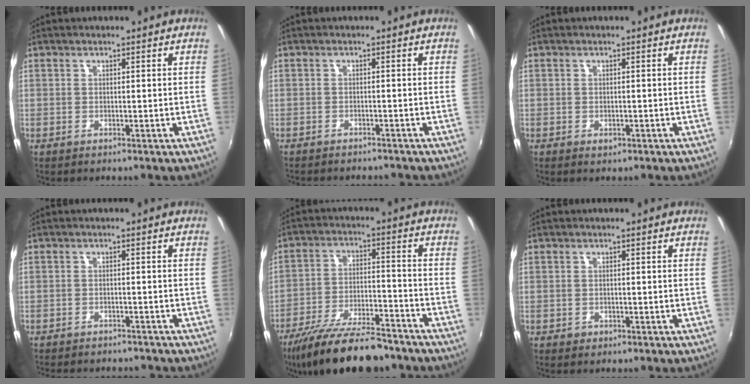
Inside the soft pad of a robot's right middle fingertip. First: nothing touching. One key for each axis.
{"total": 4.6, "fx": -4.2, "fy": 1.1, "fz": 1.4, "tx": -0.041, "ty": -0.012, "tz": -0.061}
{"total": 1.2, "fx": -0.6, "fy": 0.8, "fz": 0.6, "tx": -0.010, "ty": -0.004, "tz": -0.009}
{"total": 7.6, "fx": -6.9, "fy": 2.0, "fz": 2.5, "tx": -0.066, "ty": -0.014, "tz": -0.097}
{"total": 18.5, "fx": -15.2, "fy": 4.8, "fz": 9.4, "tx": -0.183, "ty": -0.027, "tz": -0.240}
{"total": 1.0, "fx": -0.6, "fy": 0.8, "fz": 0.3, "tx": -0.008, "ty": 0.000, "tz": -0.006}